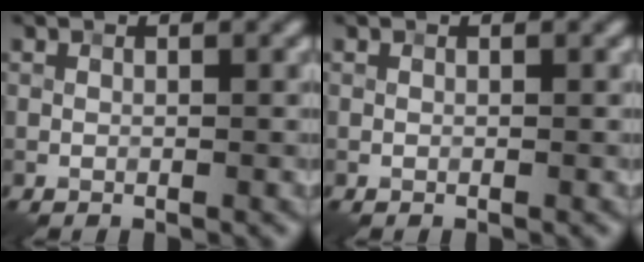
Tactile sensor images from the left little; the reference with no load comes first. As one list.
[{"total": 0.0}]